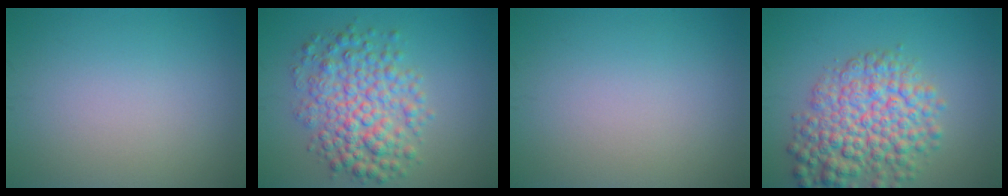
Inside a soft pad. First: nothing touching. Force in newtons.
{"total": 6.4, "press": 6.4, "slide": 0.1}
{"total": 0.0}
{"total": 7.7, "press": 7.7, "slide": 0.2}